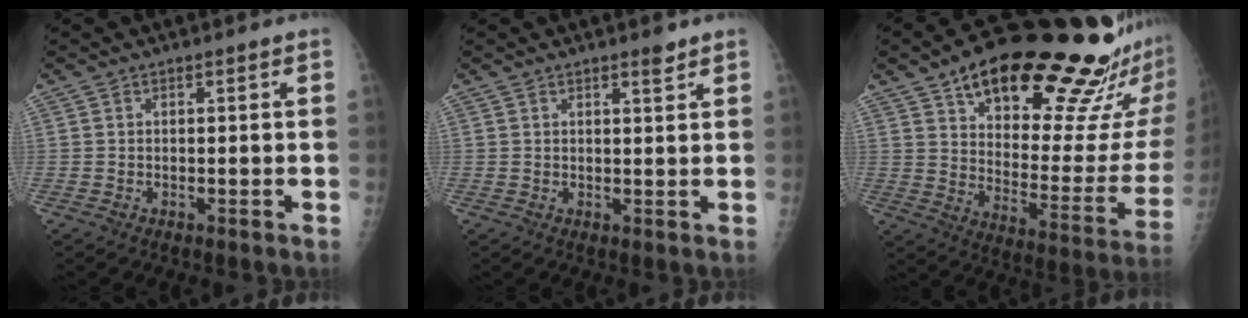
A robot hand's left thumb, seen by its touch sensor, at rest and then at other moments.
{"total": 1.9, "force": [1.5, 0.4, 1.1], "torque": [-0.012, -0.011, 0.023]}
{"total": 28.5, "force": [20.1, 8.9, 18.1], "torque": [-0.220, -0.087, 0.287]}